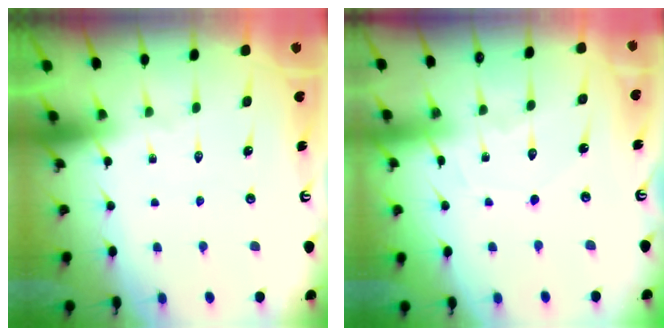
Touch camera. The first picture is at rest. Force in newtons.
{"total": 4.2, "press": 4.2, "slide": 0.5}